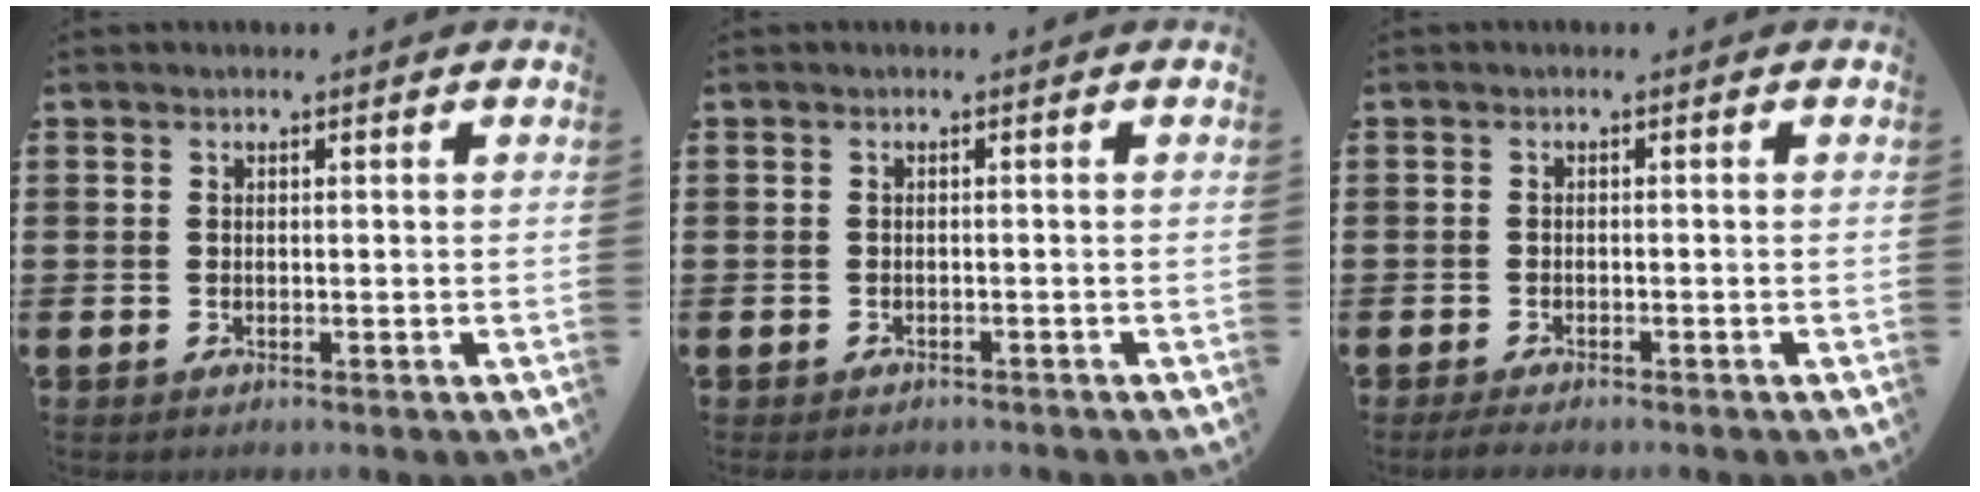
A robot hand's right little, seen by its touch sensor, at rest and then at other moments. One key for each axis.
{"total": 0.5, "fx": -0.5, "fy": 0.1, "fz": 0.0, "tx": -0.002, "ty": -0.002, "tz": -0.010}
{"total": 1.1, "fx": -0.9, "fy": 0.2, "fz": 0.6, "tx": -0.012, "ty": -0.001, "tz": -0.018}